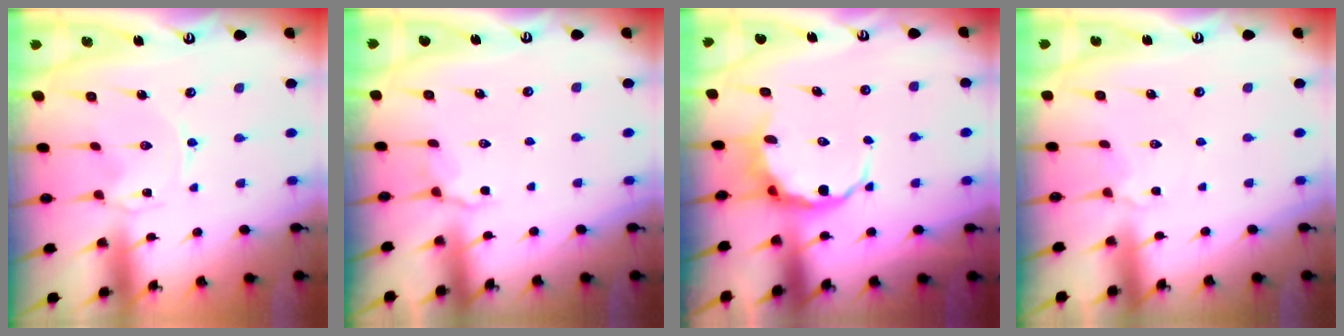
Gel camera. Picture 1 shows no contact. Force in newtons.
{"total": 4.2, "press": 4.0, "slide": 1.4}
{"total": 7.4, "press": 7.2, "slide": 1.7}
{"total": 3.3, "press": 3.2, "slide": 0.7}